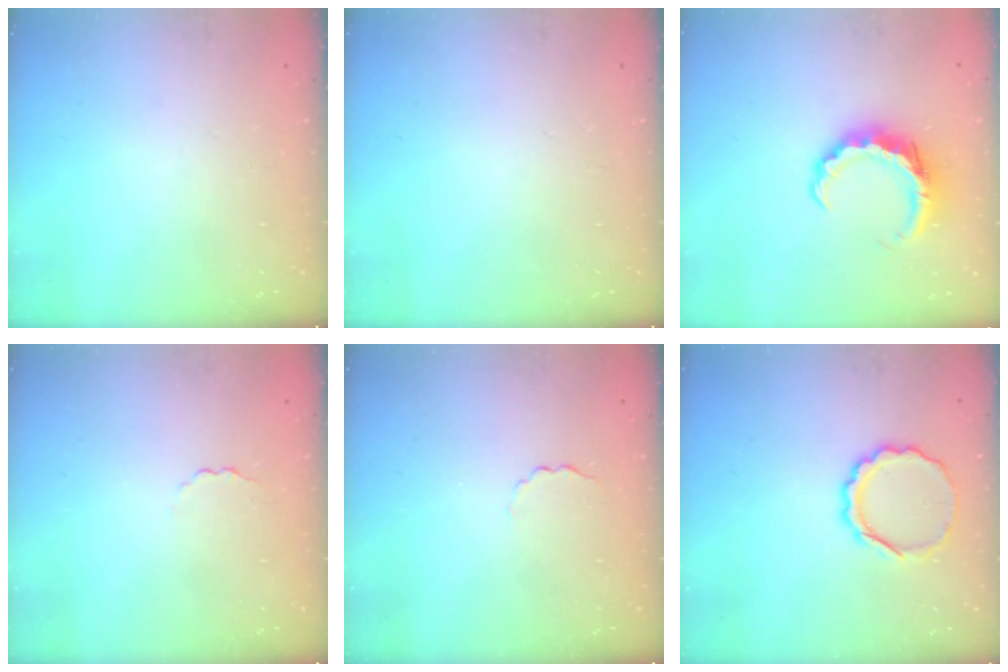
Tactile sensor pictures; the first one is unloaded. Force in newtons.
{"total": 0.0}
{"total": 8.7, "press": 8.6, "slide": 1.6}
{"total": 1.7, "press": 1.6, "slide": 0.5}
{"total": 1.5, "press": 1.4, "slide": 0.5}
{"total": 8.5, "press": 8.4, "slide": 1.5}